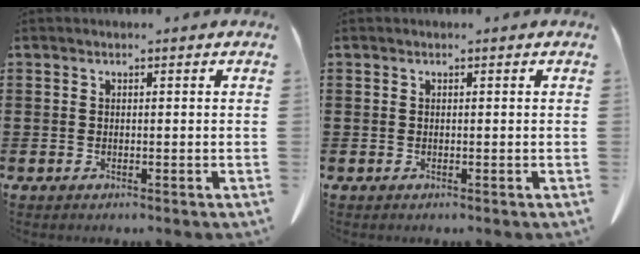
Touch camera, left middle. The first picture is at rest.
{"total": 0.0}